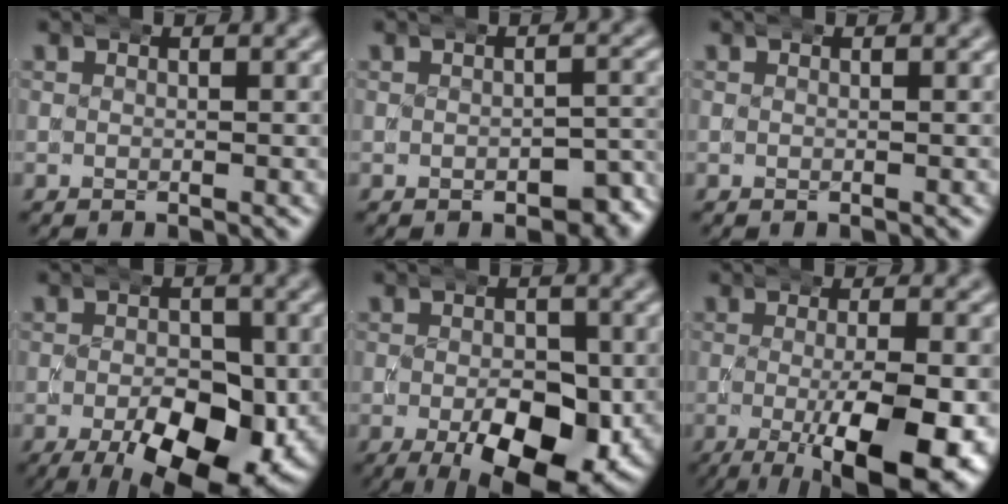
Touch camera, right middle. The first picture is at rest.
{"total": 3.1, "force": [-2.2, 1.4, 1.7], "torque": [-0.020, -0.004, -0.033]}
{"total": 0.0}
{"total": 11.9, "force": [-4.2, 6.1, 9.3], "torque": [-0.143, -0.040, -0.046]}
{"total": 10.6, "force": [-3.8, 5.2, 8.4], "torque": [-0.134, -0.041, -0.040]}
{"total": 10.7, "force": [-3.7, 3.4, 9.5], "torque": [-0.149, -0.024, -0.045]}